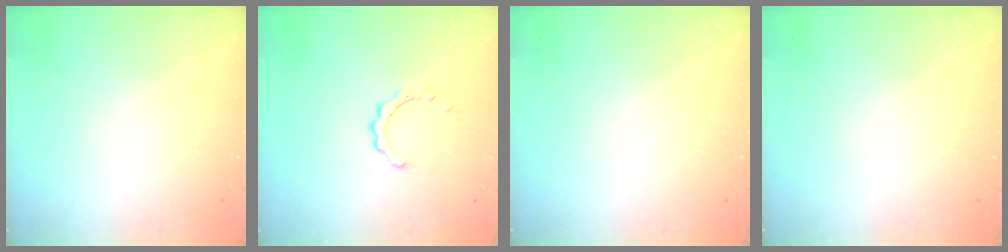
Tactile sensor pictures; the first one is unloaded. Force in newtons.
{"total": 2.1, "press": 2.1, "slide": 0.1}
{"total": 0.0}
{"total": 0.0}